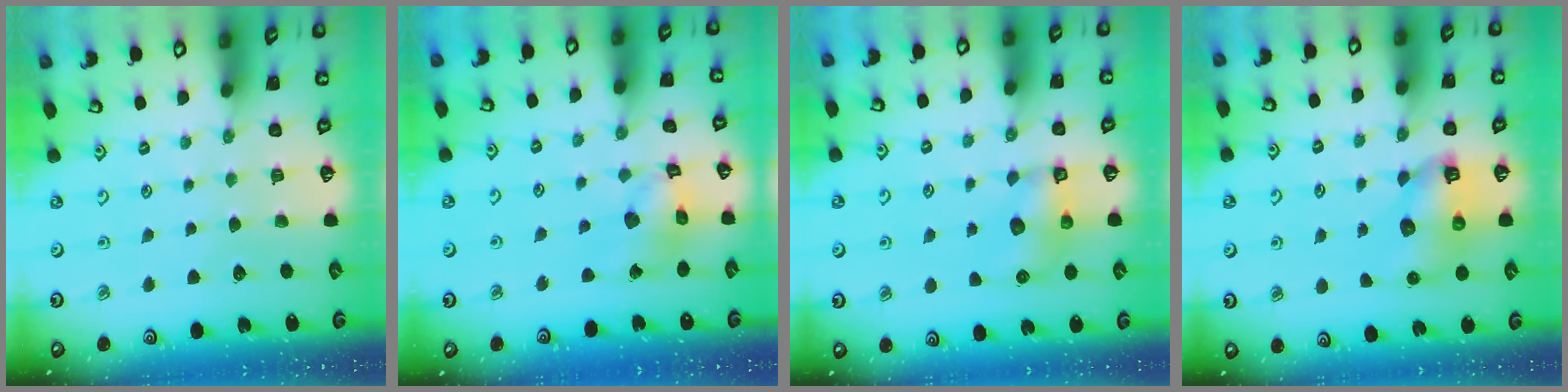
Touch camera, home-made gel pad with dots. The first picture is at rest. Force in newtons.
{"total": 12.3, "press": 12.2, "slide": 1.5}
{"total": 7.2, "press": 7.2, "slide": 0.2}
{"total": 8.1, "press": 8.0, "slide": 0.9}